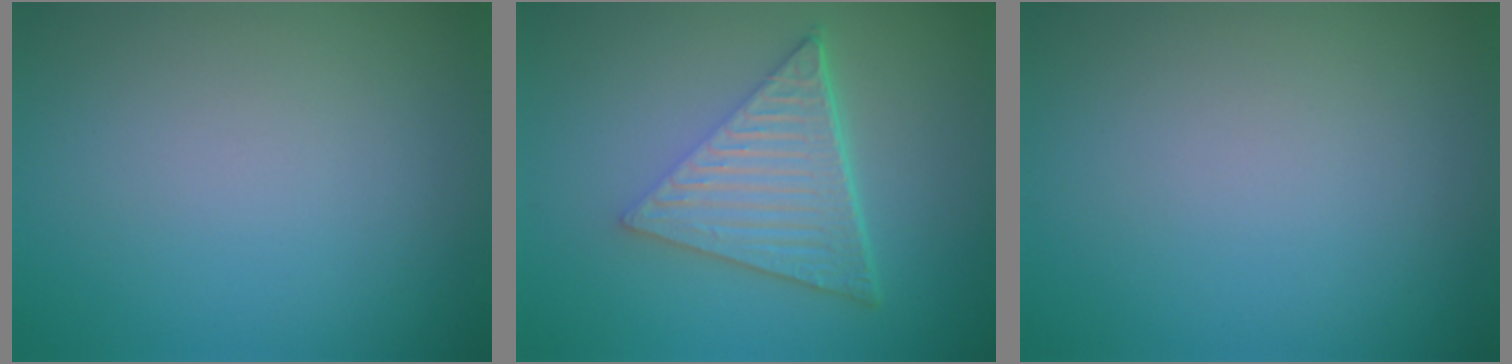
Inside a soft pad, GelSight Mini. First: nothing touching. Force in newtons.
{"total": 6.8, "press": 4.5, "slide": 5.0}
{"total": 0.0}